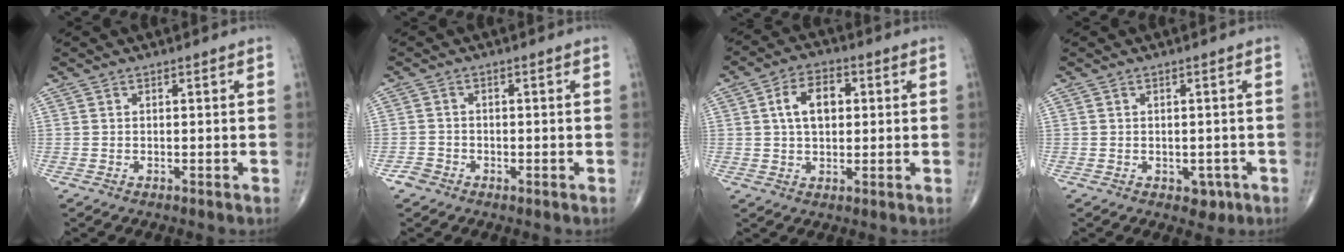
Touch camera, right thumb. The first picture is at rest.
{"total": 2.0, "force": [-1.3, 1.5, 0.2], "torque": [0.003, 0.009, -0.028]}
{"total": 8.2, "force": [1.6, 5.2, 6.2], "torque": [-0.094, 0.011, 0.024]}
{"total": 2.6, "force": [-0.9, 2.0, 1.4], "torque": [0.003, 0.003, -0.006]}